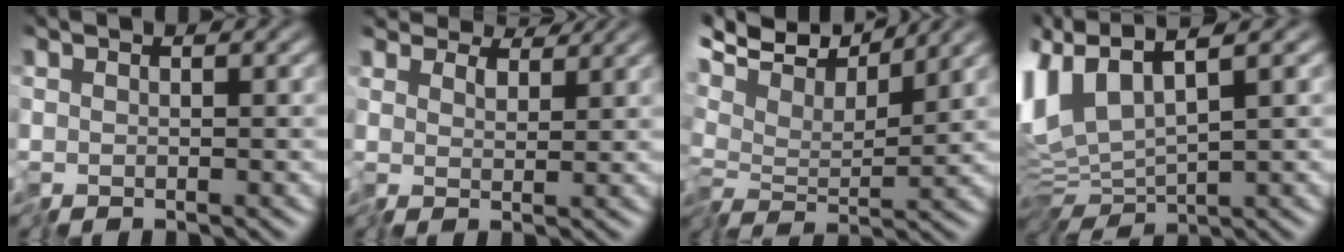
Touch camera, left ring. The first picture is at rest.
{"total": 3.5, "force": [3.1, 1.3, 0.9], "torque": [-0.025, 0.007, 0.040]}
{"total": 5.4, "force": [3.8, 0.9, 3.6], "torque": [-0.067, 0.020, 0.057]}
{"total": 7.5, "force": [2.0, 2.9, 6.6], "torque": [-0.155, 0.009, 0.037]}